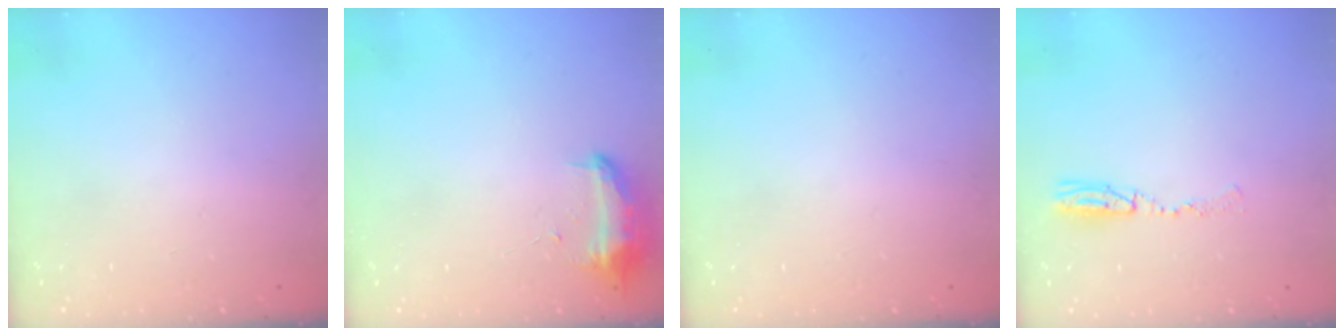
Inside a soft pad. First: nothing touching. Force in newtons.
{"total": 8.7, "press": 8.7, "slide": 0.3}
{"total": 0.0}
{"total": 4.6, "press": 4.0, "slide": 2.1}